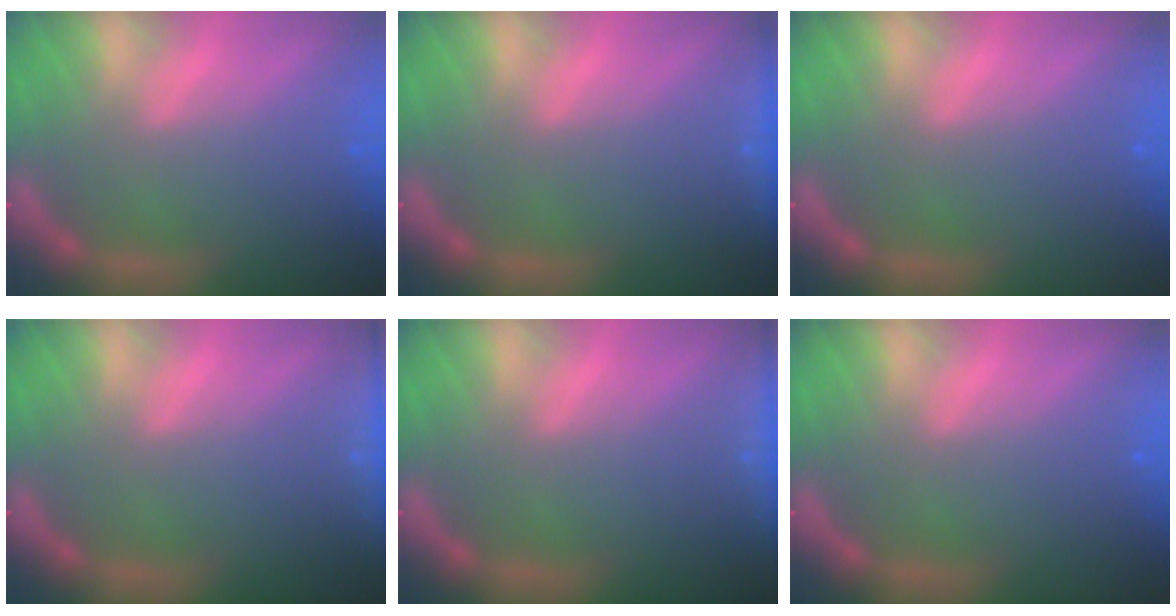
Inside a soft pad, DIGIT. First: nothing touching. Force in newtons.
{"total": 2.4}
{"total": 0.0}
{"total": 5.5}
{"total": 5.0}
{"total": 0.0}